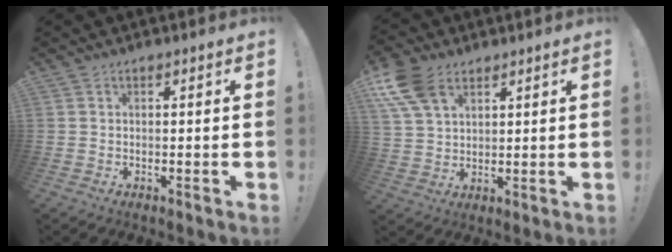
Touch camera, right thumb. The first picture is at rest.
{"total": 11.1, "force": [5.6, 6.3, 7.3], "torque": [-0.145, -0.014, 0.109]}